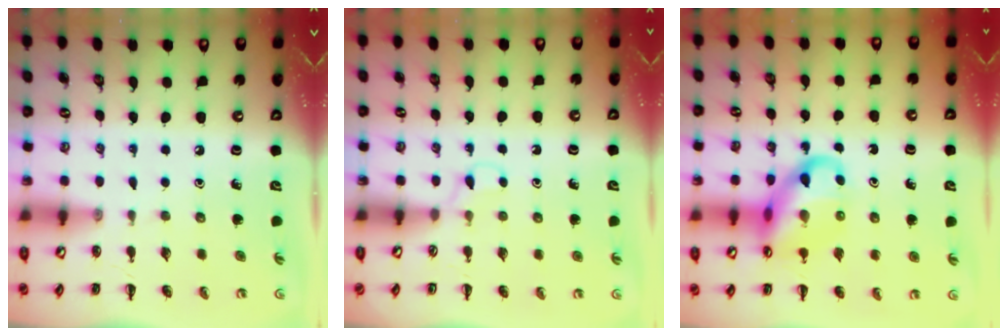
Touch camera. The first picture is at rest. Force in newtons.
{"total": 3.1, "press": 2.9, "slide": 1.1}
{"total": 15.3, "press": 15.0, "slide": 3.1}